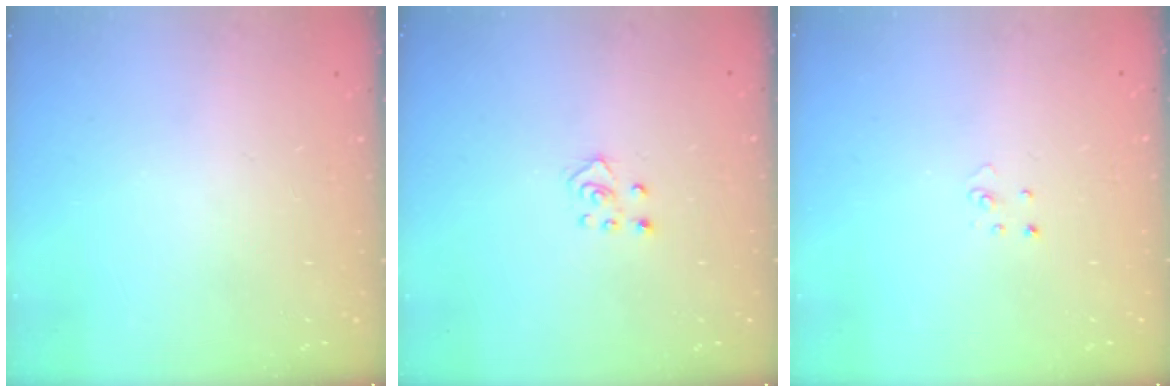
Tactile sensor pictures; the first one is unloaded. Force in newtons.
{"total": 3.0, "press": 3.0, "slide": 0.3}
{"total": 3.1, "press": 3.1, "slide": 0.2}